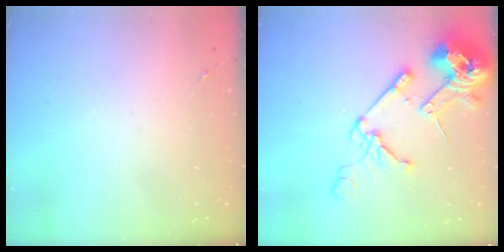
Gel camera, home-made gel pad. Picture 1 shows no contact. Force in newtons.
{"total": 18.6, "press": 18.4, "slide": 2.4}